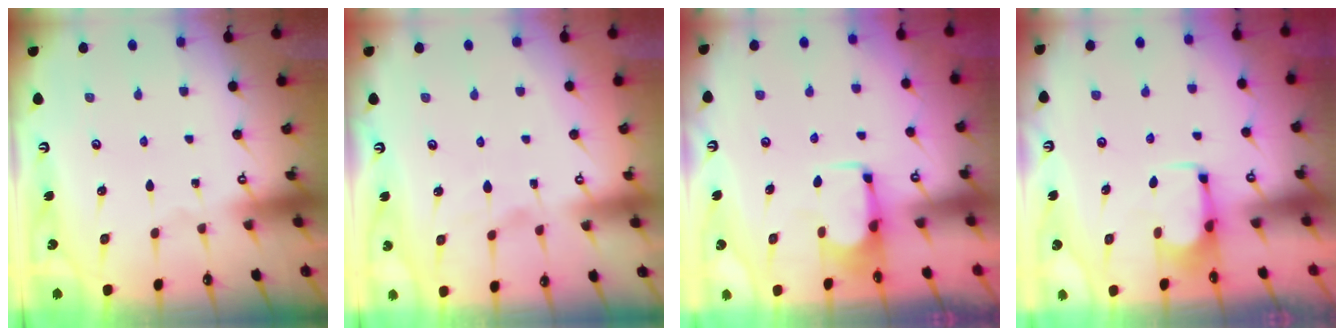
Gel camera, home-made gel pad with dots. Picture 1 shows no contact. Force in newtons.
{"total": 2.2, "press": 1.8, "slide": 1.2}
{"total": 1.8, "press": 1.6, "slide": 0.7}
{"total": 2.7, "press": 2.6, "slide": 0.9}